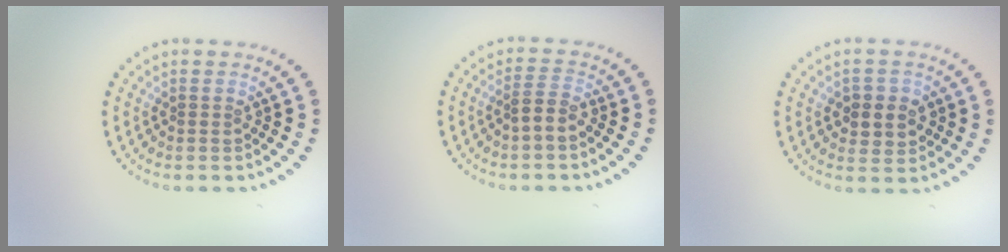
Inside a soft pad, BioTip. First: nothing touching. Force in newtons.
{"total": 1.8, "press": 1.6, "slide": 0.9}
{"total": 2.9, "press": 2.8, "slide": 0.8}